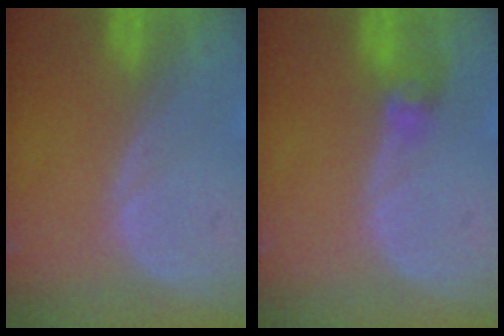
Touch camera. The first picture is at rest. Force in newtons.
{"total": 2.7, "press": 2.7, "slide": 0.1}